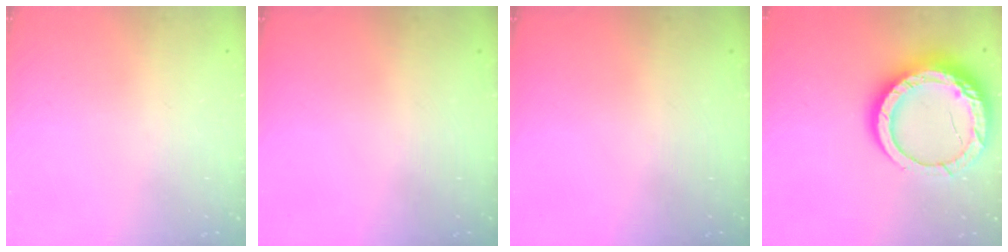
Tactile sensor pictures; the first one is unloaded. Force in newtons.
{"total": 0.0}
{"total": 0.0}
{"total": 16.4, "press": 16.3, "slide": 1.7}